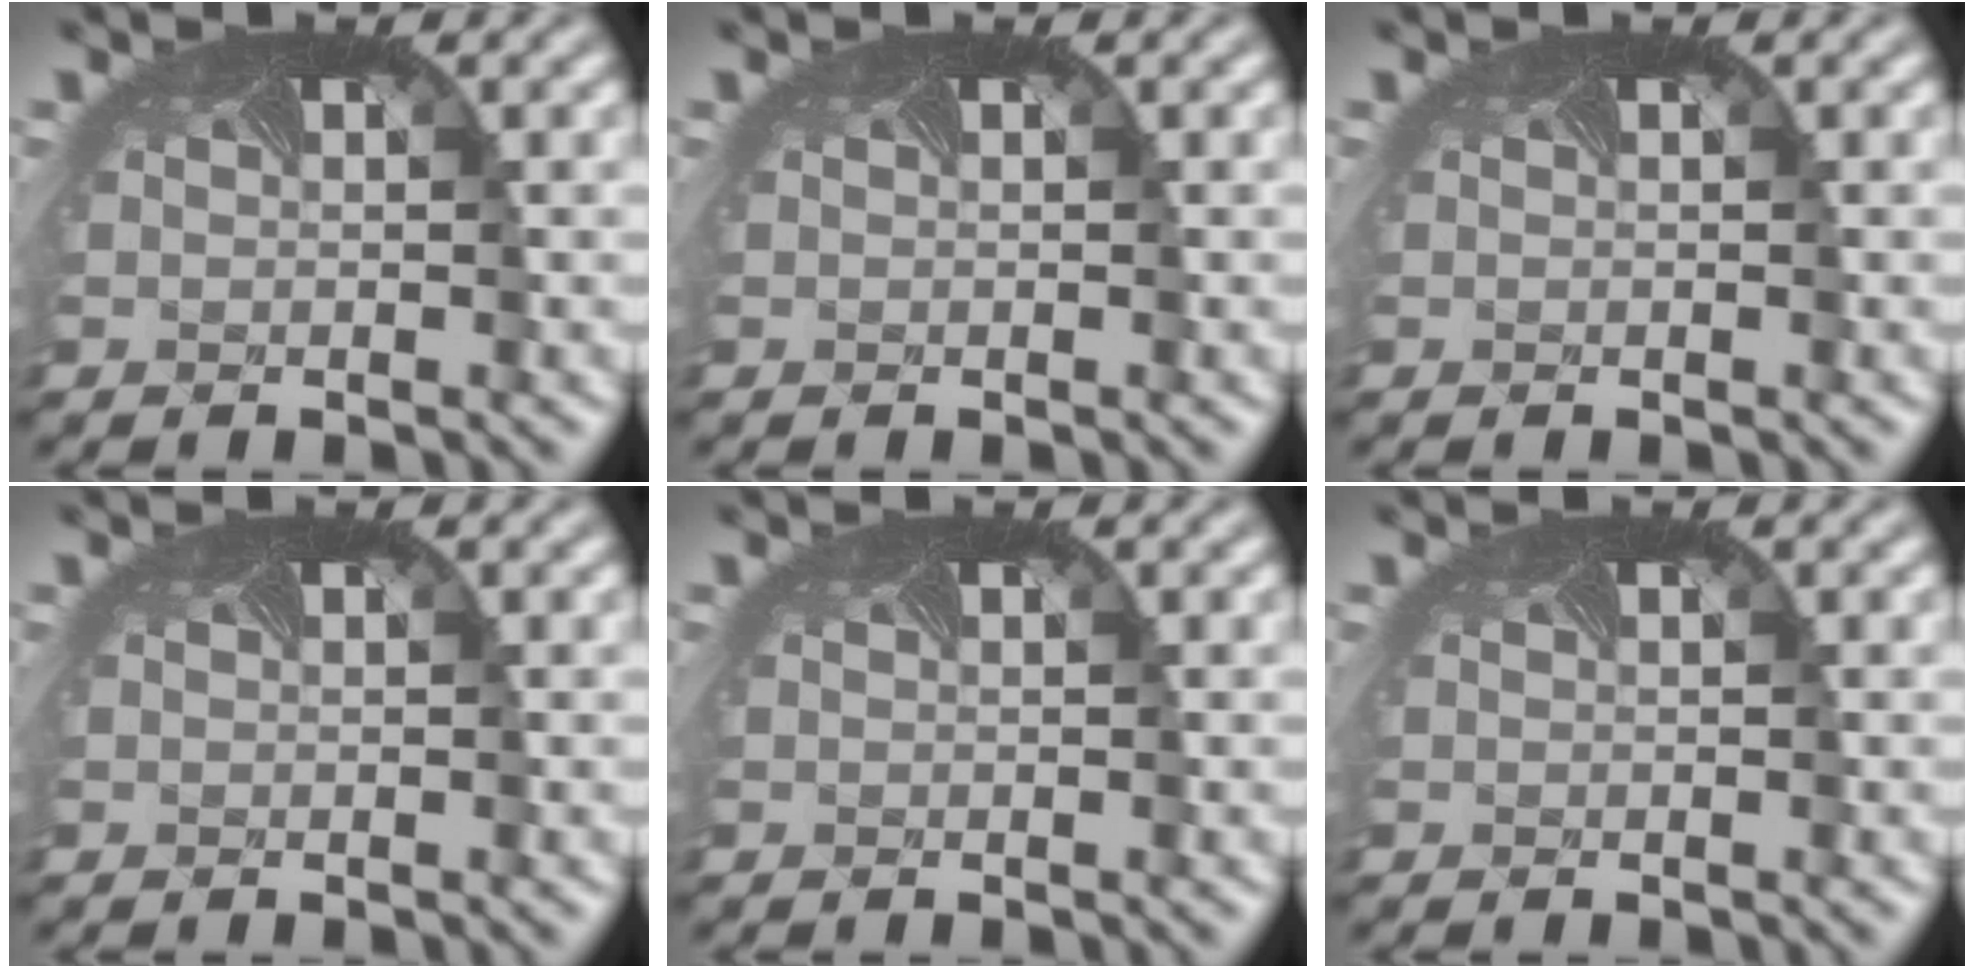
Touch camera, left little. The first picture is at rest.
{"total": 0.0}
{"total": 0.0}
{"total": 0.0}
{"total": 0.0}
{"total": 0.0}